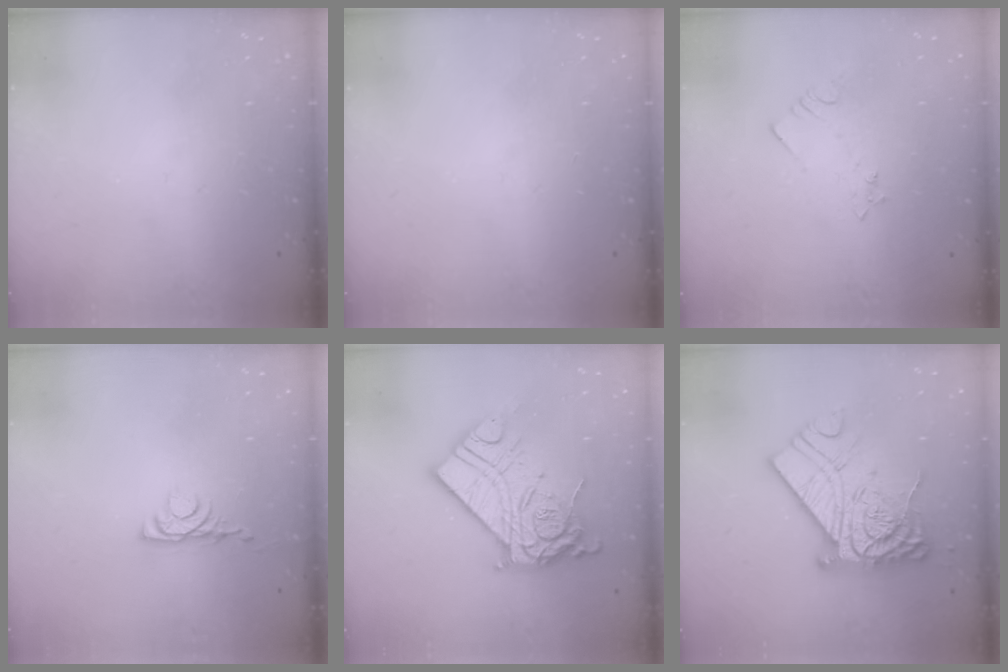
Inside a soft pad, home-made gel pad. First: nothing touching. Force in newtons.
{"total": 0.0}
{"total": 2.5, "press": 2.5, "slide": 0.3}
{"total": 4.0, "press": 3.9, "slide": 0.6}
{"total": 20.5, "press": 20.4, "slide": 2.0}
{"total": 18.8, "press": 18.7, "slide": 1.5}